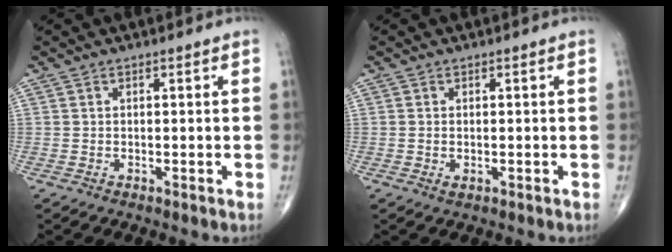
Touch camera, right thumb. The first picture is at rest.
{"total": 1.0, "force": [-0.2, 0.6, 0.8], "torque": [-0.015, -0.003, -0.002]}